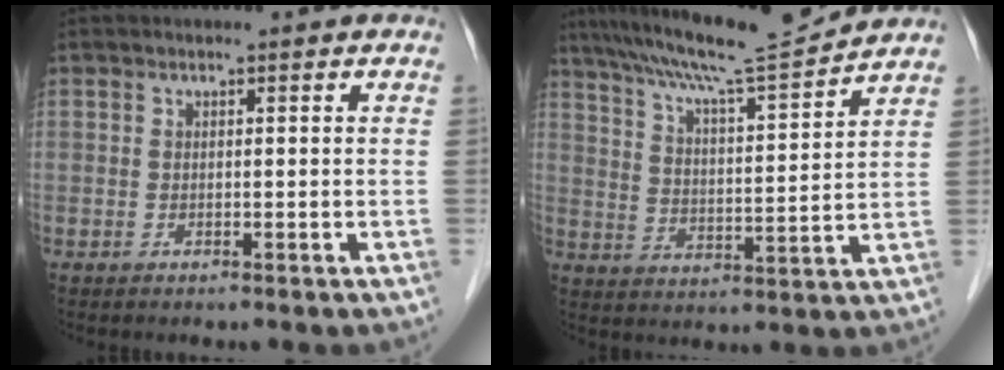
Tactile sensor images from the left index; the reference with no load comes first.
{"total": 13.4, "force": [12.1, -1.0, 5.5], "torque": [-0.102, -0.004, 0.193]}